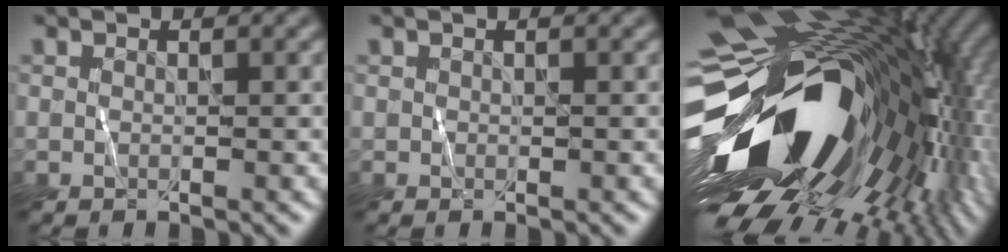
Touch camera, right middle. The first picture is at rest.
{"total": 0.0}
{"total": 19.9, "force": [-0.6, 11.6, 16.1], "torque": [-0.286, -0.051, -0.003]}